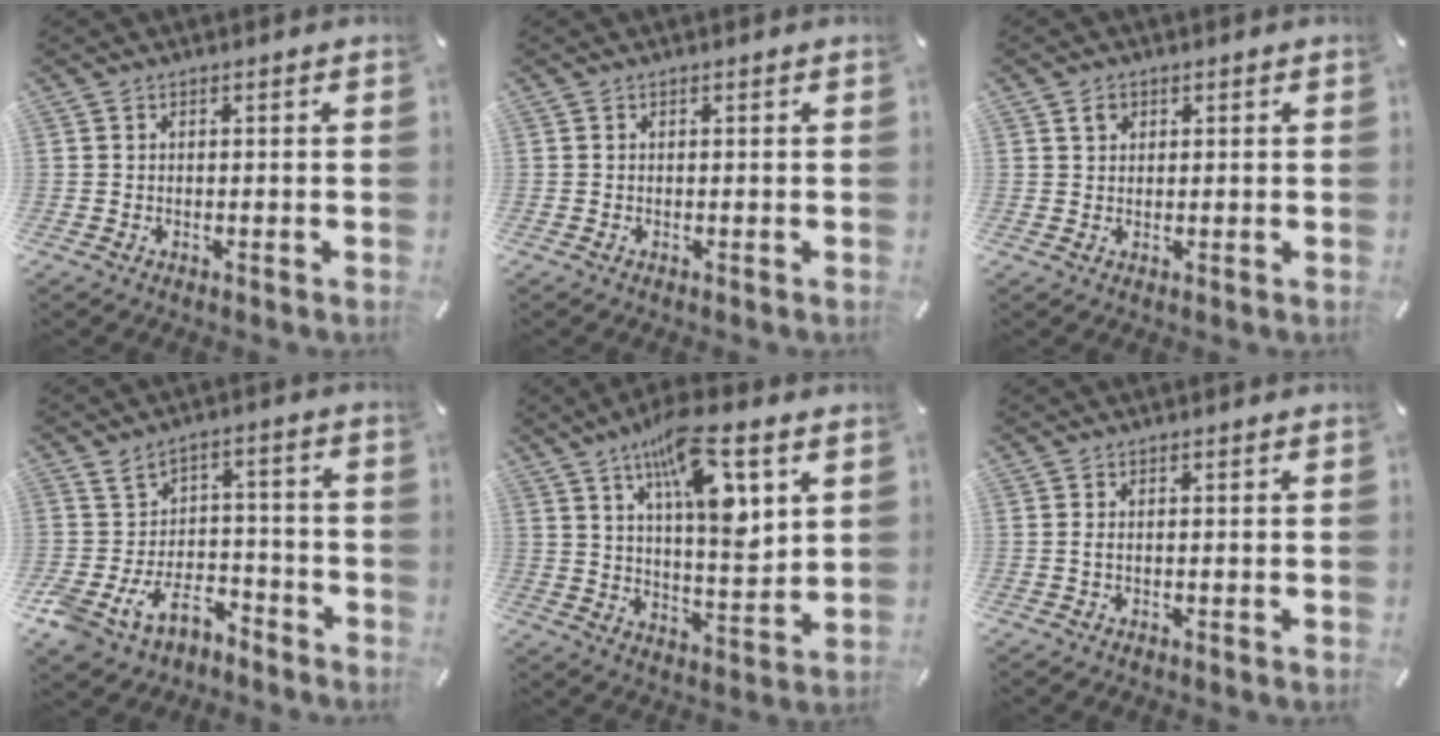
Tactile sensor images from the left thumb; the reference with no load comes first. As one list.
[{"total": 0.0}, {"total": 2.0, "force": [0.9, 1.6, 0.6], "torque": [-0.006, 0.001, 0.015]}, {"total": 10.3, "force": [-4.1, 7.5, 5.7], "torque": [-0.098, 0.028, -0.074]}, {"total": 15.5, "force": [8.6, 4.9, 12.0], "torque": [-0.214, -0.038, 0.140]}, {"total": 0.8, "force": [0.0, 0.2, 0.8], "torque": [-0.017, 0.000, -0.001]}]